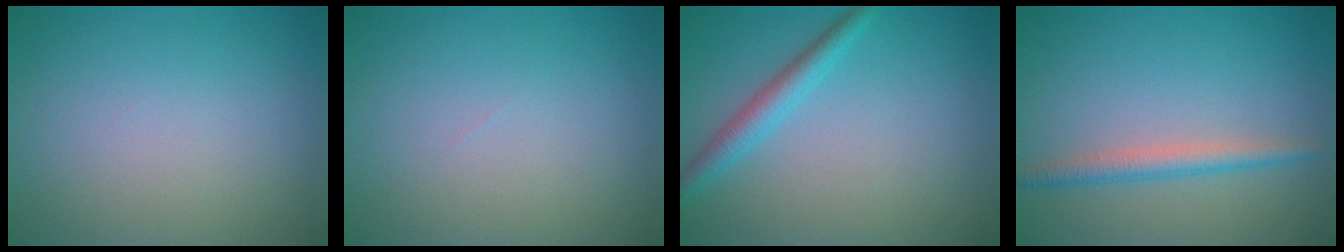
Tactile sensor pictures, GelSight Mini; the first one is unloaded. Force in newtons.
{"total": 0.0}
{"total": 2.4, "press": 2.4, "slide": 0.1}
{"total": 2.4, "press": 2.4, "slide": 0.0}